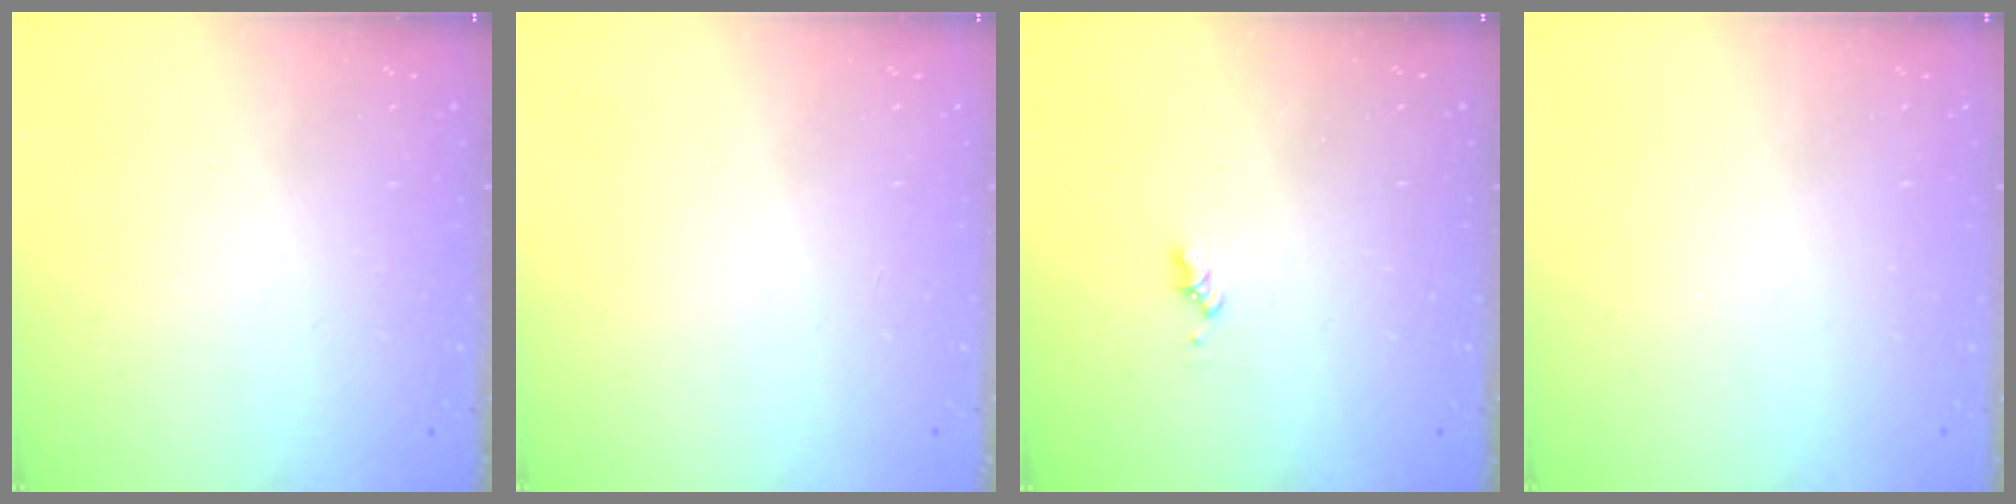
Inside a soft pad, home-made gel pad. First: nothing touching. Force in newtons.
{"total": 0.0}
{"total": 1.6, "press": 1.6, "slide": 0.3}
{"total": 0.0}